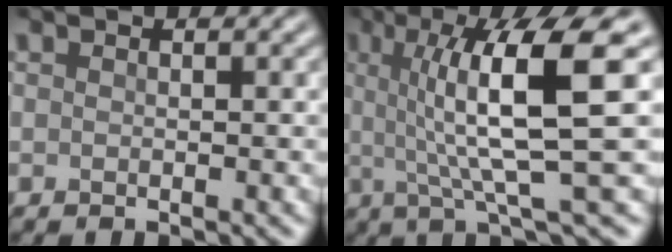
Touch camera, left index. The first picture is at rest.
{"total": 9.9, "force": [1.7, 1.9, 9.6], "torque": [-0.127, 0.003, 0.027]}